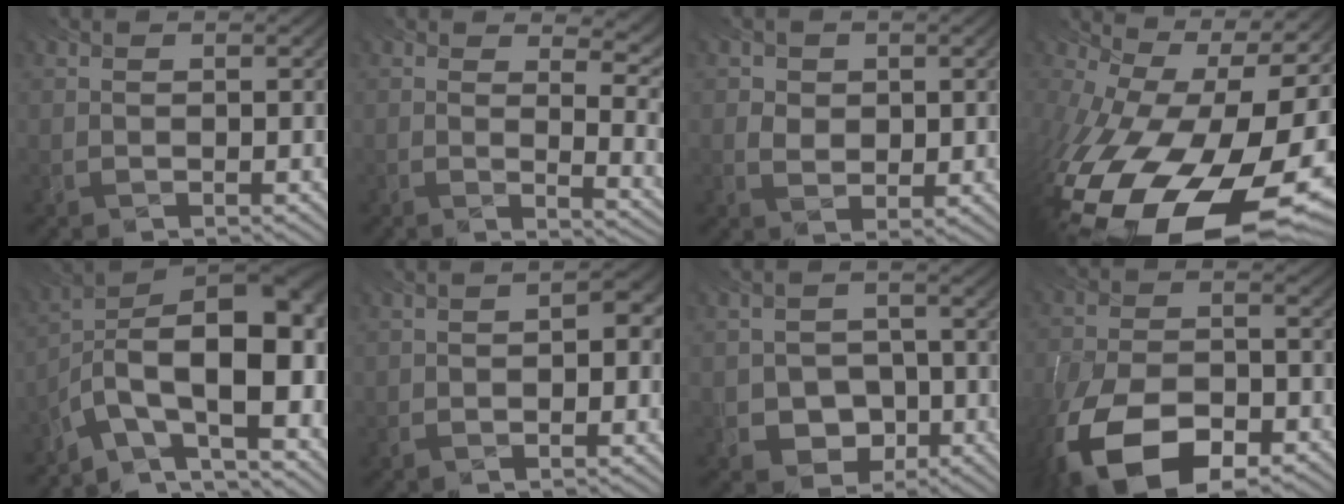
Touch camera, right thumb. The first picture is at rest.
{"total": 11.6, "force": [6.0, 4.8, 8.7], "torque": [-0.120, 0.023, 0.076]}
{"total": 1.9, "force": [0.3, 1.8, 0.5], "torque": [-0.019, -0.008, 0.011]}
{"total": 20.0, "force": [-7.6, 11.3, 14.6], "torque": [-0.256, -0.068, -0.109]}
{"total": 16.1, "force": [-6.8, 7.3, 12.7], "torque": [-0.184, 0.003, -0.122]}
{"total": 3.5, "force": [-0.4, 1.9, 2.9], "torque": [-0.045, 0.010, -0.006]}
{"total": 5.8, "force": [-2.9, 4.6, 2.0], "torque": [-0.057, -0.030, -0.054]}
{"total": 16.4, "force": [-10.7, 8.5, 9.0], "torque": [-0.186, -0.059, -0.176]}